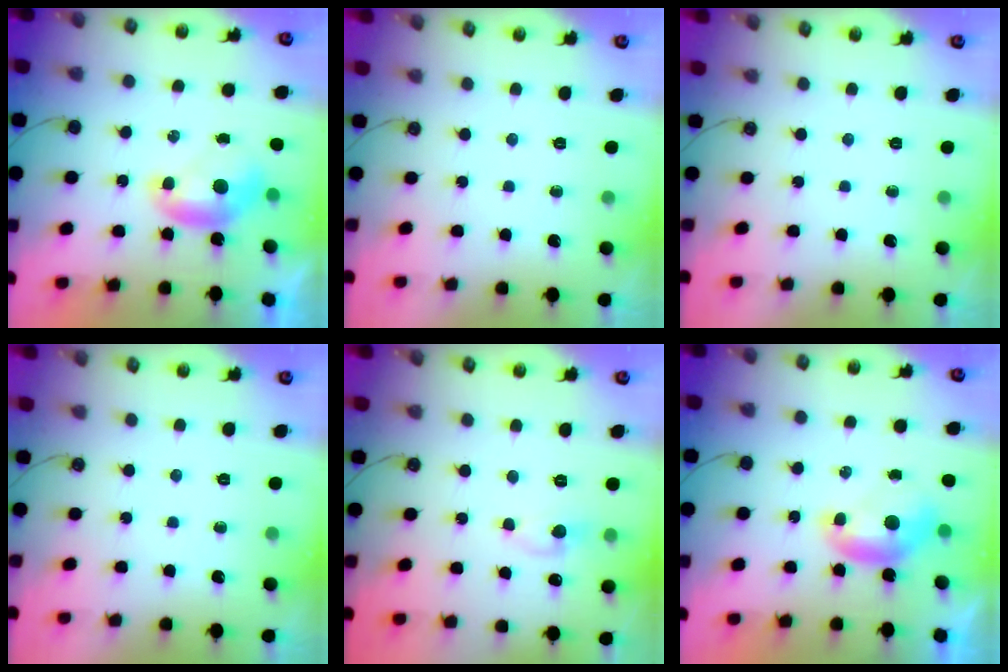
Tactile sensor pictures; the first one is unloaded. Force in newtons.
{"total": 0.0}
{"total": 0.0}
{"total": 0.0}
{"total": 0.6, "press": 0.2, "slide": 0.5}
{"total": 0.0}